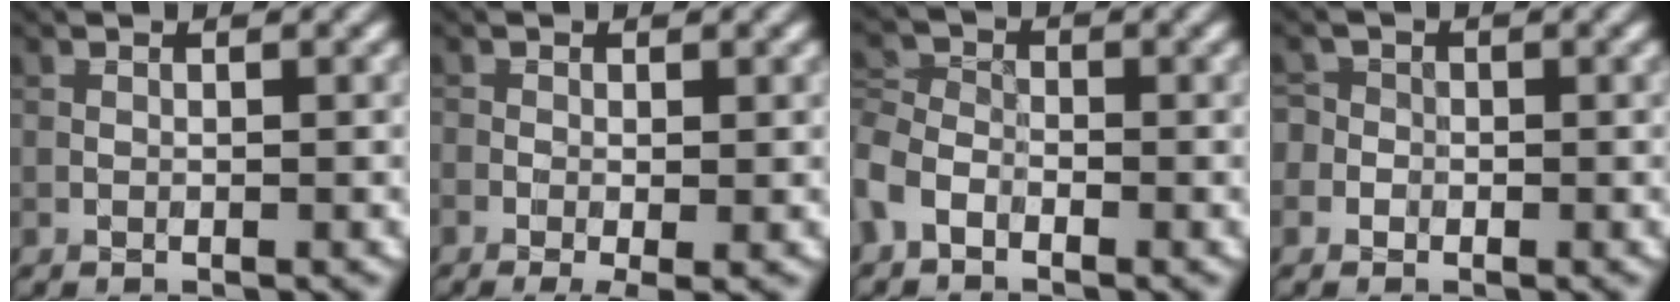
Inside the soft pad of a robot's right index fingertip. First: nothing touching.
{"total": 2.3, "force": [-0.9, 0.6, 2.0], "torque": [-0.038, -0.008, -0.017]}
{"total": 3.3, "force": [-1.9, 2.1, 1.7], "torque": [-0.038, 0.003, -0.057]}
{"total": 2.6, "force": [-0.5, 2.5, 0.6], "torque": [0.011, 0.016, -0.039]}